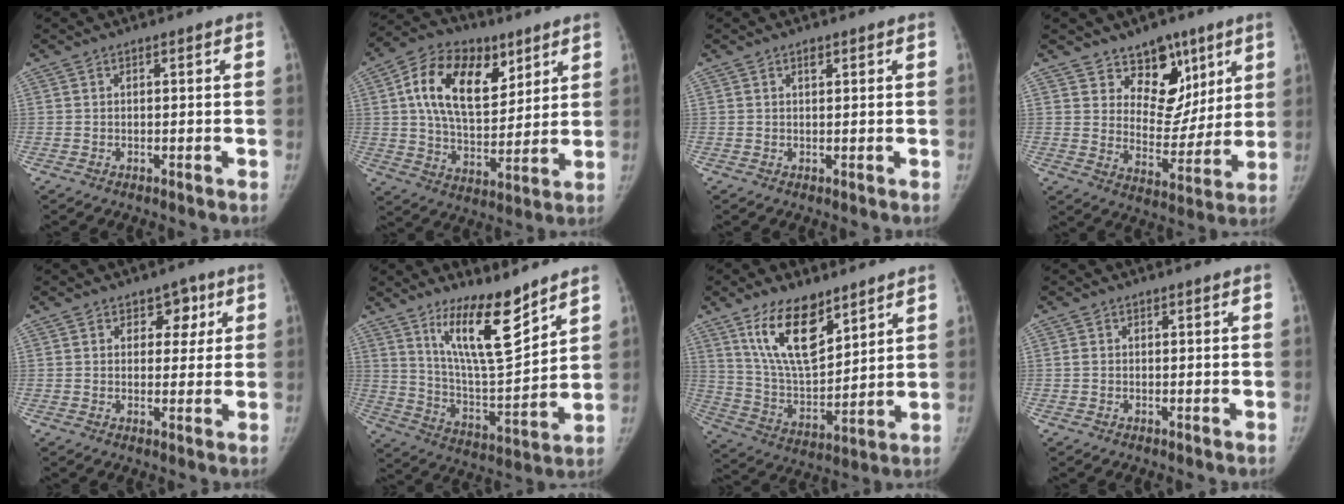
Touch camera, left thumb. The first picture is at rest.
{"total": 18.5, "force": [7.3, 11.2, 12.8], "torque": [-0.187, -0.020, 0.127]}
{"total": 1.1, "force": [0.7, 0.5, 0.6], "torque": [-0.006, -0.003, 0.010]}
{"total": 12.3, "force": [7.6, 8.3, 4.9], "torque": [-0.020, -0.043, 0.126]}
{"total": 4.9, "force": [2.1, 3.8, 2.3], "torque": [0.006, -0.006, 0.025]}
{"total": 15.1, "force": [10.3, 3.6, 10.3], "torque": [-0.151, -0.084, 0.193]}
{"total": 15.5, "force": [9.6, 7.0, 10.0], "torque": [-0.144, -0.058, 0.189]}
{"total": 0.8, "force": [0.0, 0.7, 0.4], "torque": [-0.008, 0.001, 0.001]}